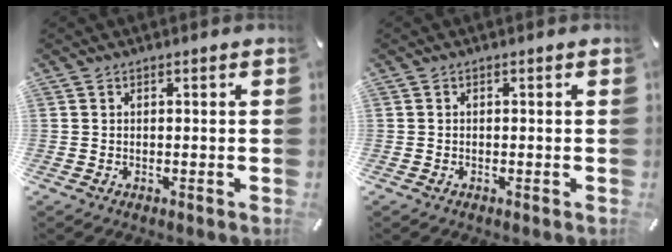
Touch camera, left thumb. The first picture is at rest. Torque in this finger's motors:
{"motor_torque": [-0.18, -0.06, -0.09, 0.12, -0.09]}